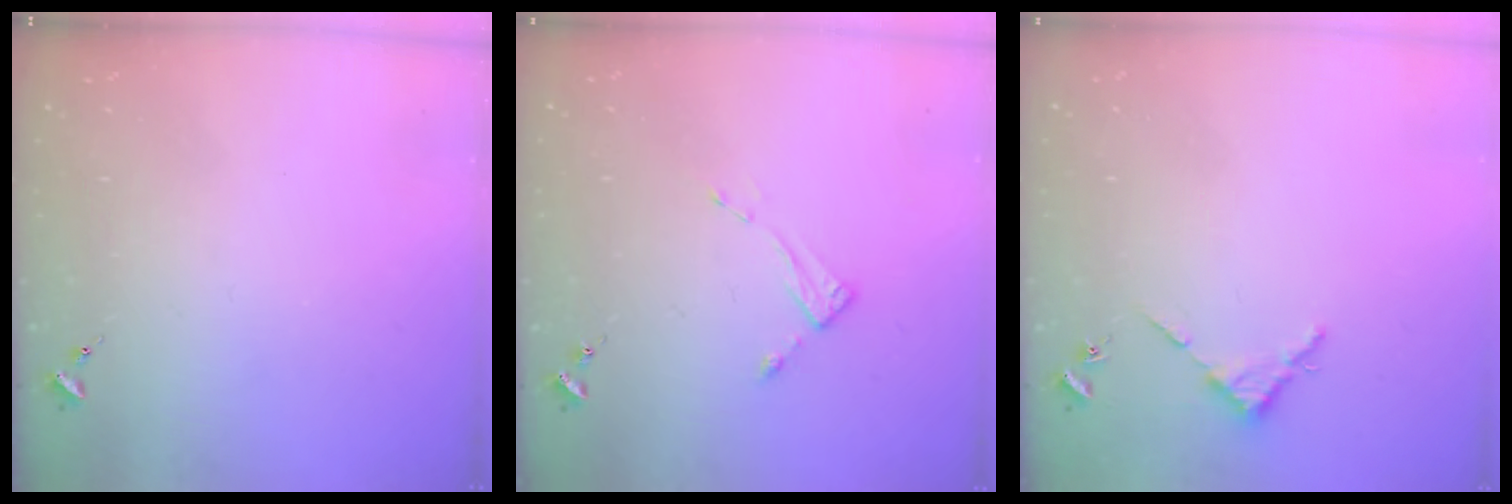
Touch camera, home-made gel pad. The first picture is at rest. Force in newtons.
{"total": 2.6, "press": 2.6, "slide": 0.3}
{"total": 2.7, "press": 2.7, "slide": 0.3}